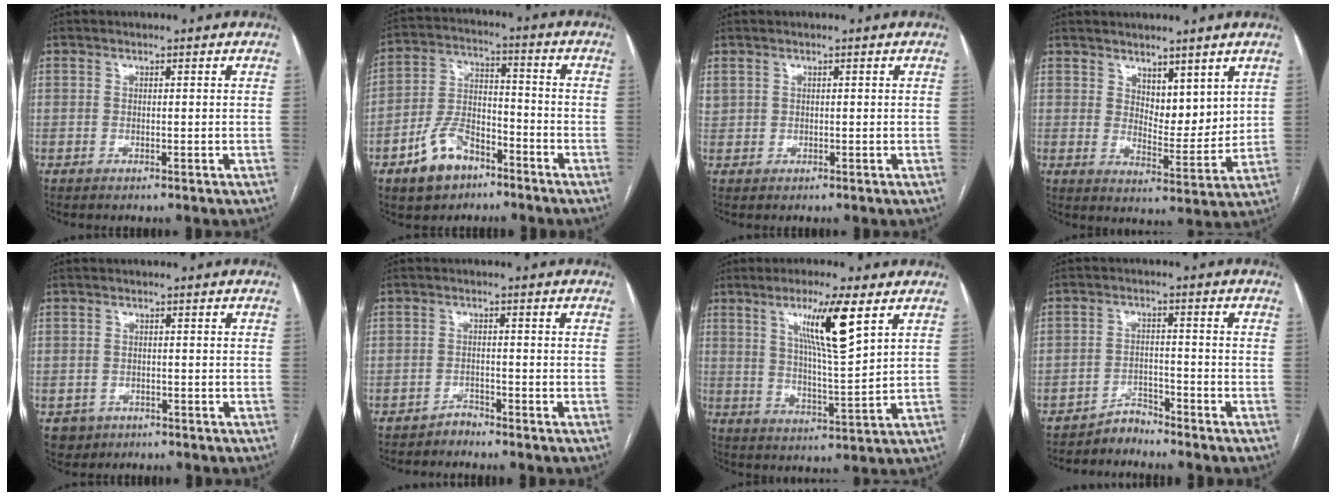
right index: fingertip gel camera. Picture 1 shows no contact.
{"total": 10.0, "force": [-6.0, 5.9, 5.4], "torque": [-0.113, 0.017, -0.103]}
{"total": 1.1, "force": [0.6, 0.8, 0.2], "torque": [-0.001, 0.013, 0.014]}
{"total": 6.5, "force": [4.0, 3.2, 4.0], "torque": [-0.058, -0.013, 0.076]}
{"total": 3.2, "force": [-1.5, 2.8, 0.3], "torque": [-0.001, 0.007, -0.019]}
{"total": 1.6, "force": [-1.5, 0.6, -0.4], "torque": [0.014, 0.000, -0.028]}
{"total": 10.6, "force": [5.1, 0.3, 9.3], "torque": [-0.166, -0.008, 0.090]}
{"total": 3.0, "force": [-2.8, 0.9, -0.6], "torque": [0.018, -0.003, -0.049]}